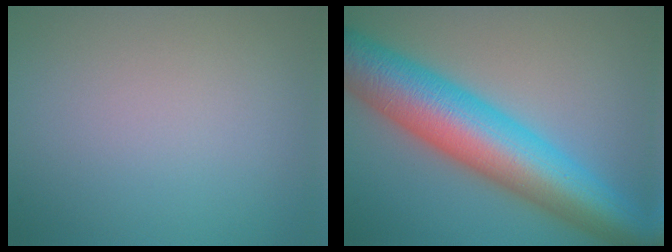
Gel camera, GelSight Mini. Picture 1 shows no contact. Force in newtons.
{"total": 11.8, "press": 11.8, "slide": 0.1}